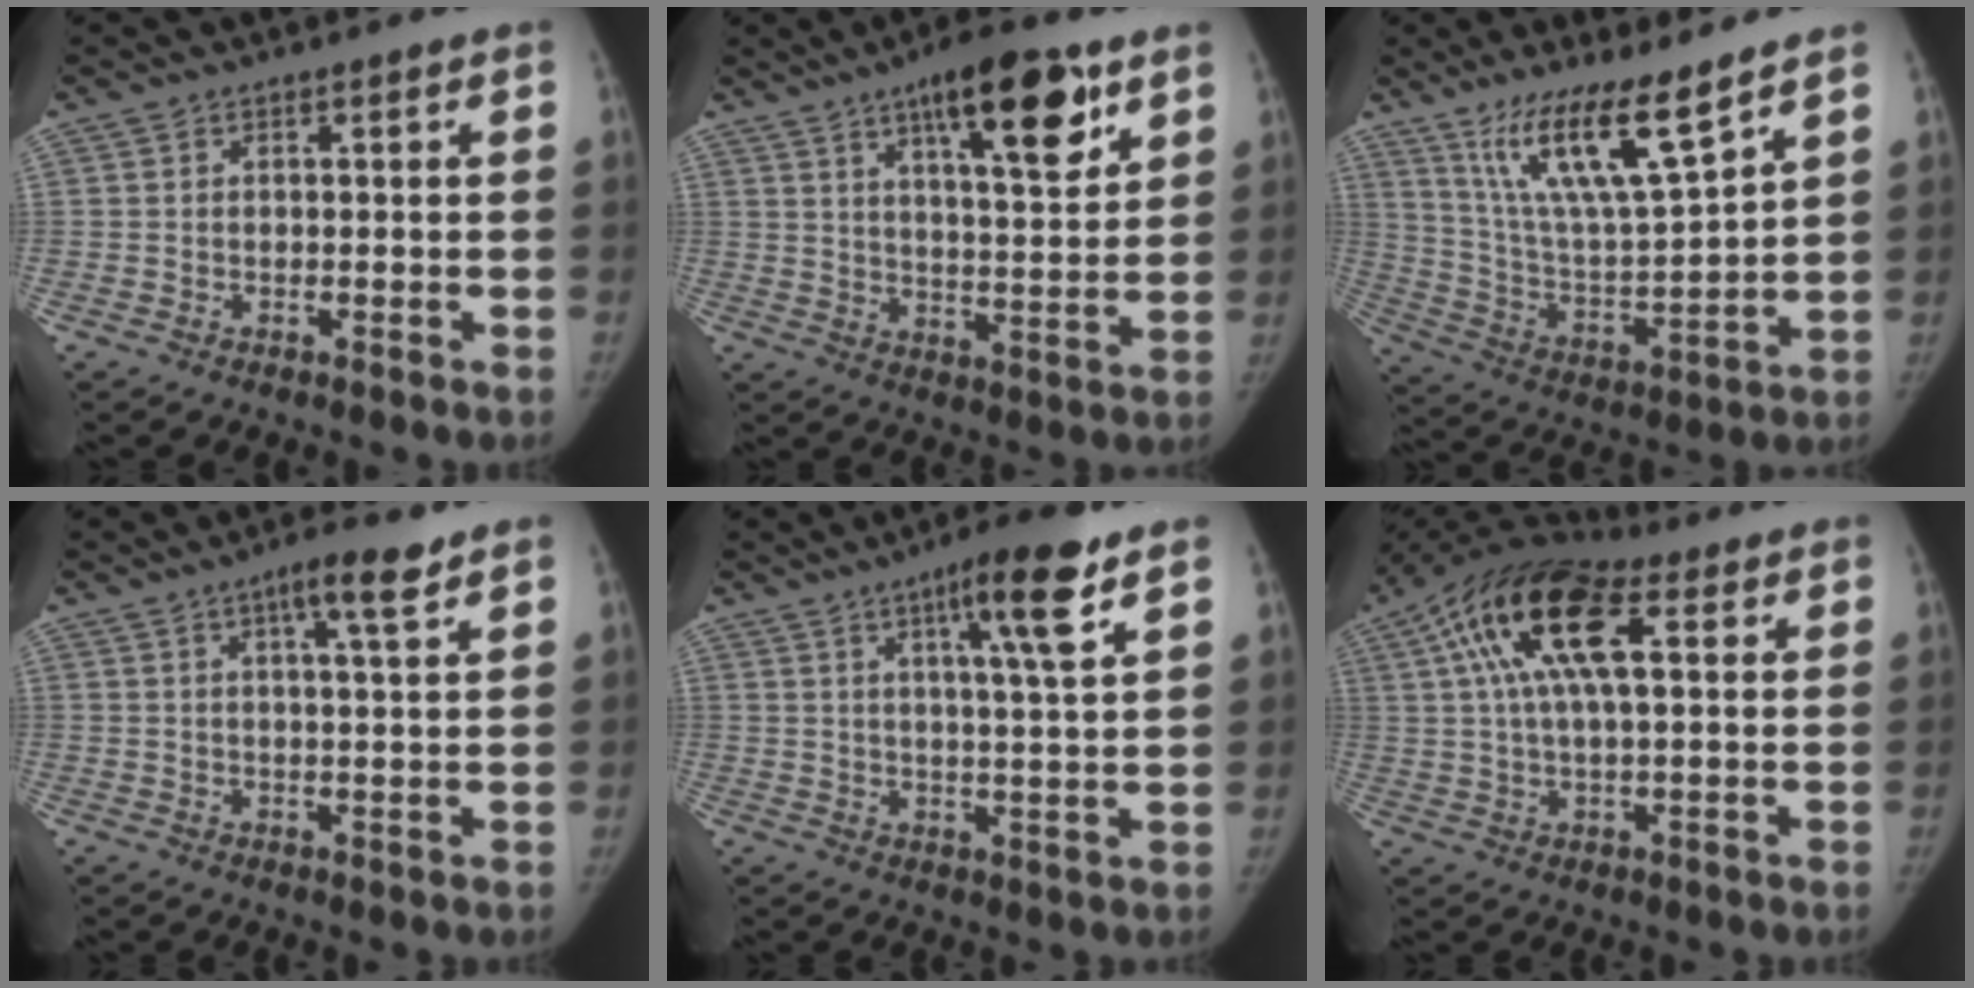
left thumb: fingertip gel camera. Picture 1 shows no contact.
{"total": 15.6, "force": [8.6, 4.6, 12.2], "torque": [-0.157, -0.040, 0.133]}
{"total": 15.7, "force": [10.7, 2.3, 11.3], "torque": [-0.193, -0.066, 0.211]}
{"total": 5.7, "force": [3.4, 0.8, 4.5], "torque": [-0.071, -0.014, 0.055]}
{"total": 10.5, "force": [5.6, 0.9, 8.8], "torque": [-0.135, -0.026, 0.086]}
{"total": 17.6, "force": [5.6, 7.8, 14.7], "torque": [-0.273, 0.025, 0.090]}